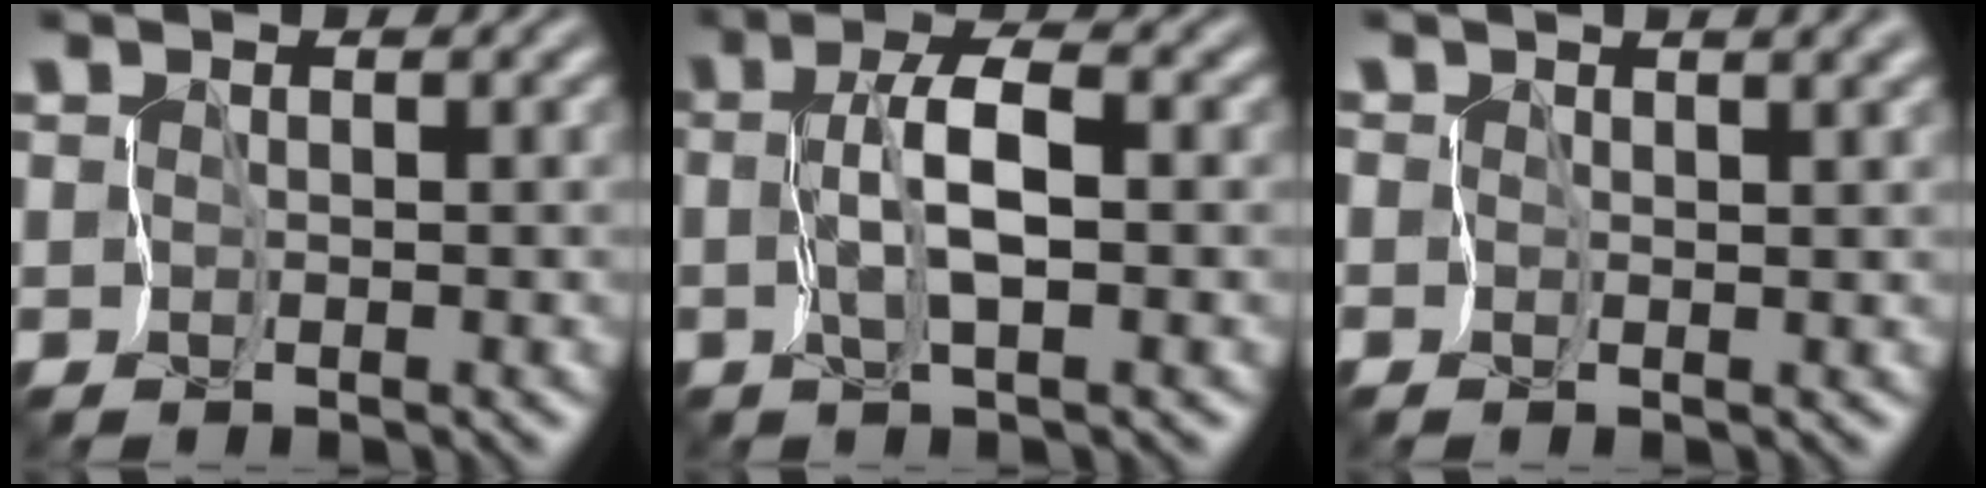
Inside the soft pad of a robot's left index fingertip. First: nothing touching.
{"total": 3.3, "force": [-0.2, 0.5, 3.3], "torque": [-0.074, 0.003, -0.004]}
{"total": 5.7, "force": [2.6, 2.8, 4.2], "torque": [-0.053, 0.021, 0.020]}